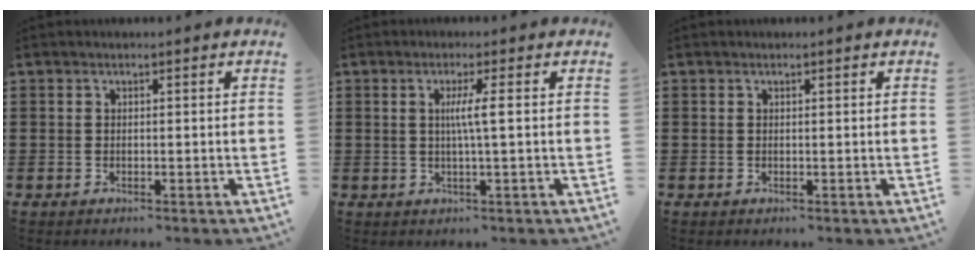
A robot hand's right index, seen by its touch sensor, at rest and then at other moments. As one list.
[{"total": 3.4, "force": [0.3, -0.3, 3.4], "torque": [-0.066, -0.004, 0.001]}, {"total": 0.0}]